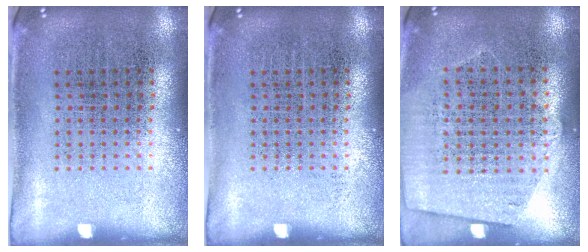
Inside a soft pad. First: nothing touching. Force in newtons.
{"total": 0.0}
{"total": 1.2, "press": 1.1, "slide": 0.6}